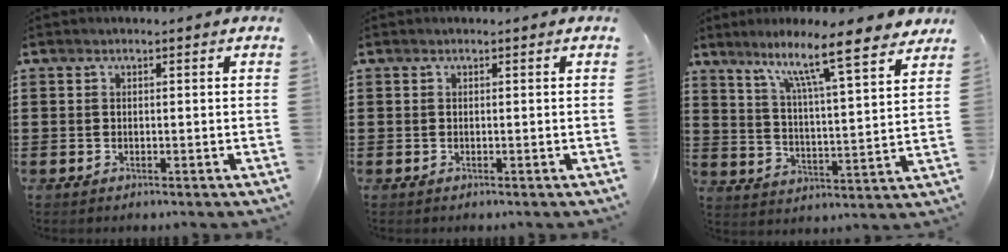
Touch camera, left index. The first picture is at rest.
{"total": 0.0}
{"total": 10.3, "force": [8.3, 0.3, 6.2], "torque": [-0.122, -0.053, 0.131]}